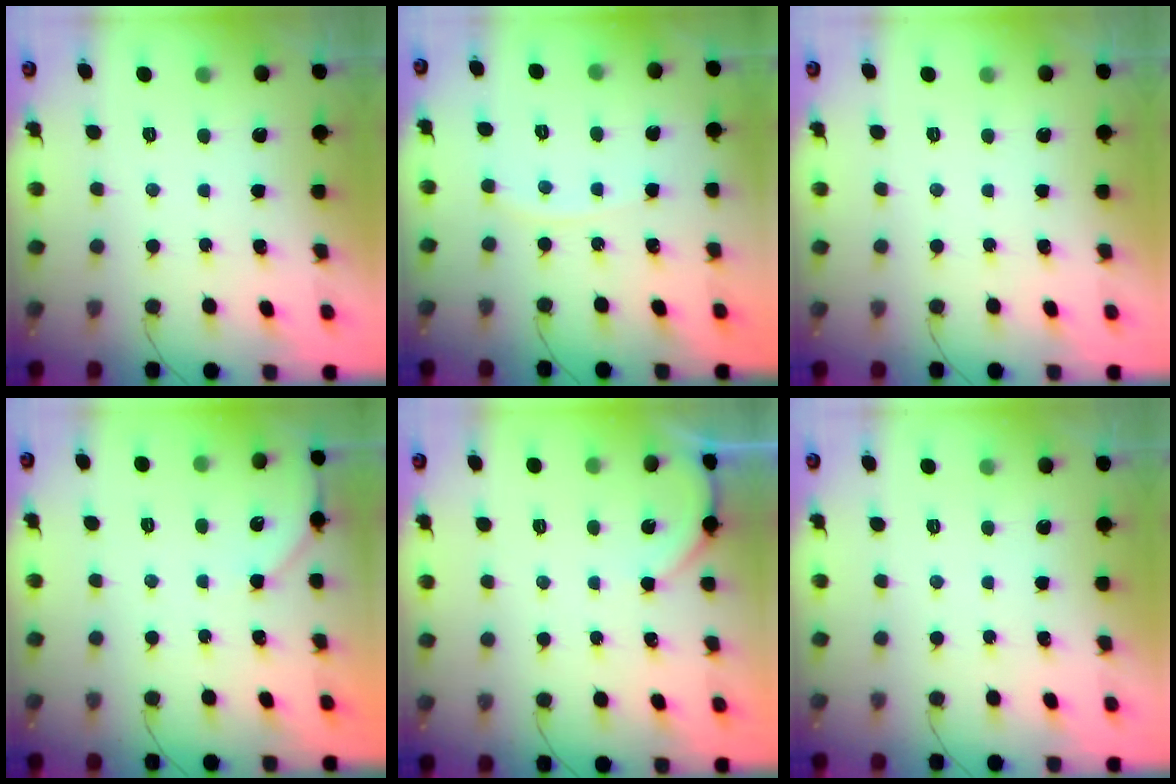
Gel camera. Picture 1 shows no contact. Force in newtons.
{"total": 3.1, "press": 3.1, "slide": 0.2}
{"total": 0.0}
{"total": 3.2, "press": 3.2, "slide": 0.5}
{"total": 2.0, "press": 2.0, "slide": 0.2}
{"total": 0.0}